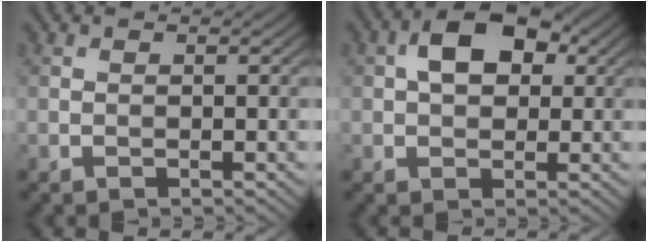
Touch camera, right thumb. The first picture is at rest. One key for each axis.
{"total": 6.4, "fx": 1.7, "fy": 4.1, "fz": 4.6, "tx": -0.077, "ty": 0.011, "tz": 0.019}